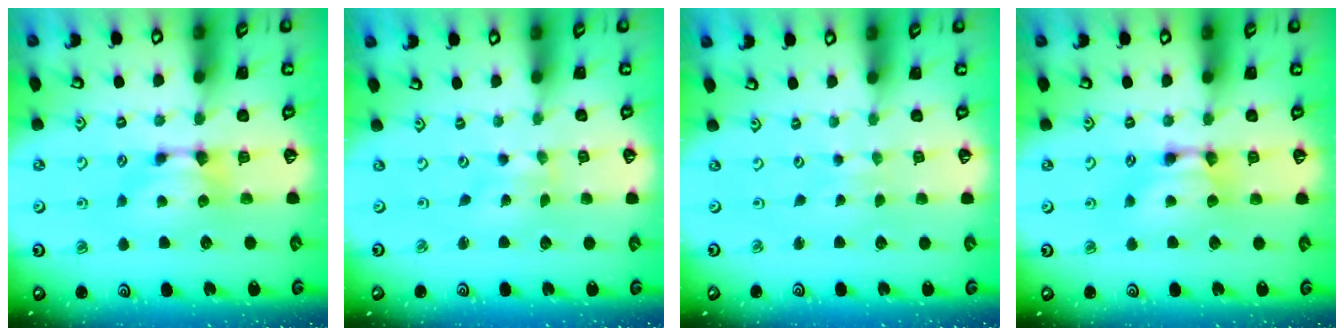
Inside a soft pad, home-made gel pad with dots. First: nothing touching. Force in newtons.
{"total": 4.5, "press": 4.4, "slide": 1.1}
{"total": 4.5, "press": 4.5, "slide": 0.3}
{"total": 2.0, "press": 2.0, "slide": 0.1}